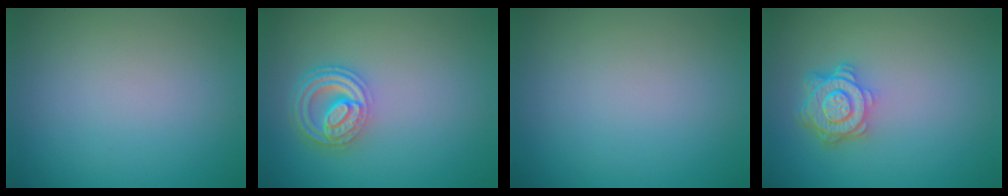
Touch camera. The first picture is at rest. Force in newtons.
{"total": 4.5, "press": 3.4, "slide": 3.0}
{"total": 0.0}
{"total": 4.6, "press": 3.5, "slide": 2.9}